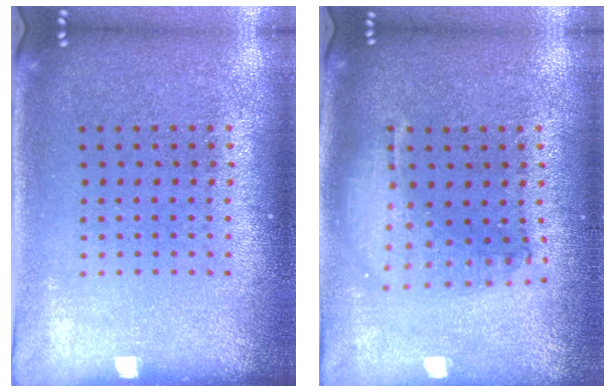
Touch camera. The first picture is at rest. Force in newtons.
{"total": 1.6, "press": 1.4, "slide": 0.7}